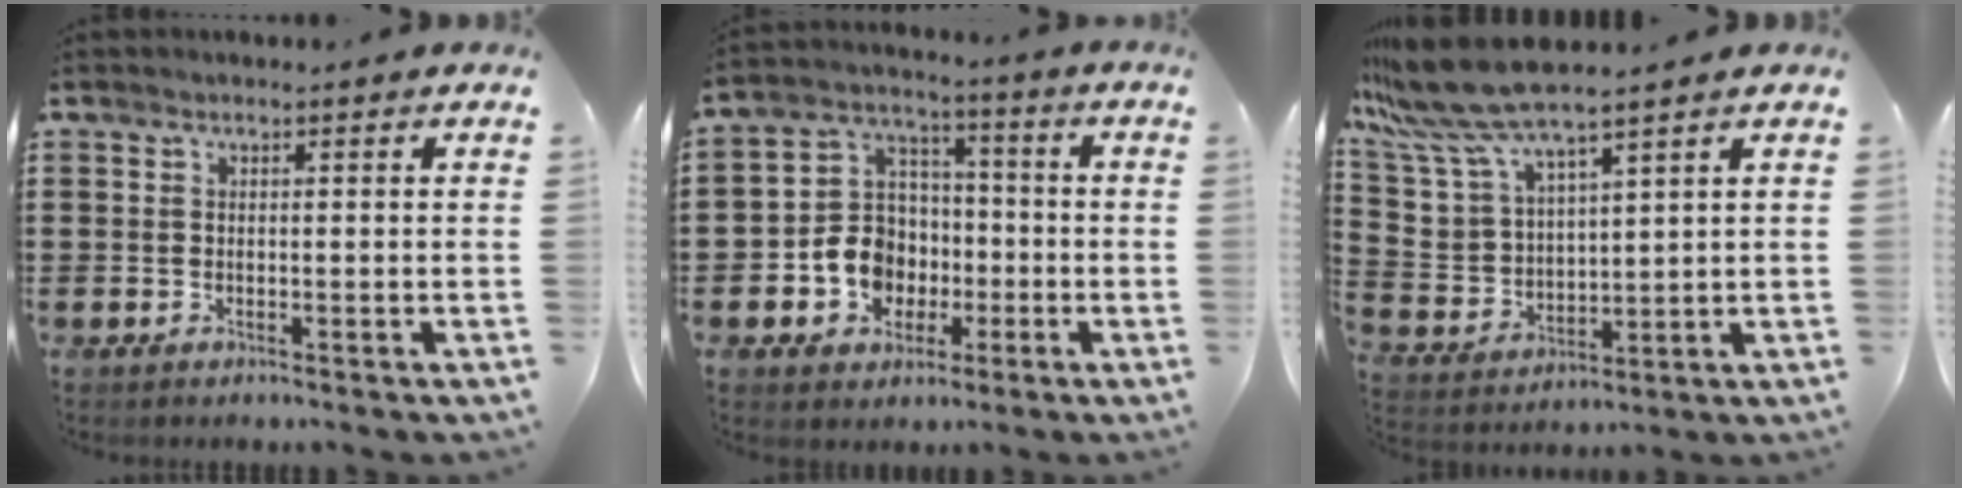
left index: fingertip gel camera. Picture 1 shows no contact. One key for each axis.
{"total": 8.8, "fx": -2.4, "fy": 7.8, "fz": 3.5, "tx": -0.108, "ty": 0.016, "tz": -0.043}
{"total": 9.9, "fx": 8.2, "fy": 2.0, "fz": 5.2, "tx": -0.146, "ty": -0.038, "tz": 0.145}